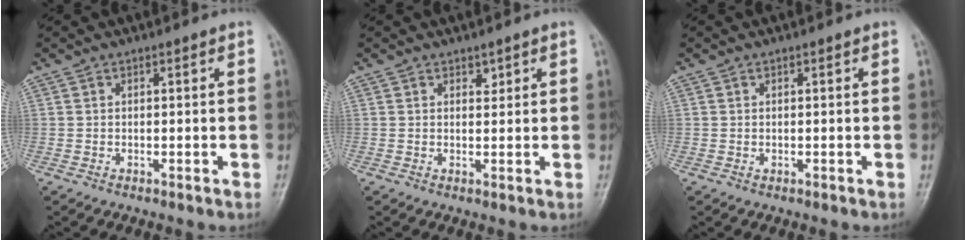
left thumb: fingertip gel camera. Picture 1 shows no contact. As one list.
[{"total": 1.1, "force": [0.8, 0.7, 0.4], "torque": [0.006, -0.006, 0.010]}, {"total": 0.0}]